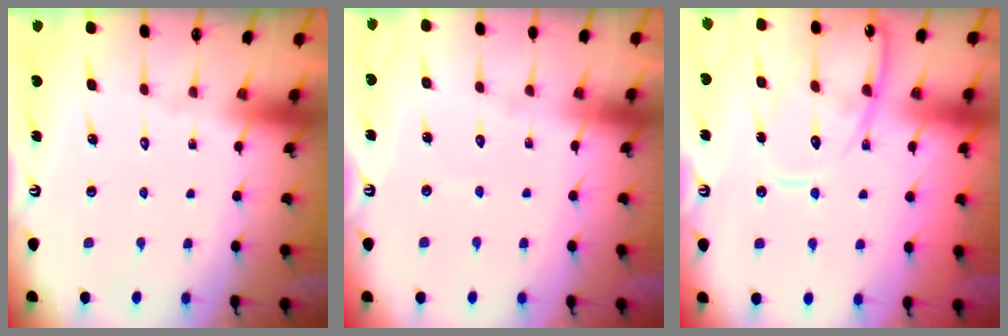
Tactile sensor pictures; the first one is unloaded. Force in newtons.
{"total": 2.6, "press": 2.6, "slide": 0.3}
{"total": 13.6, "press": 13.5, "slide": 1.2}